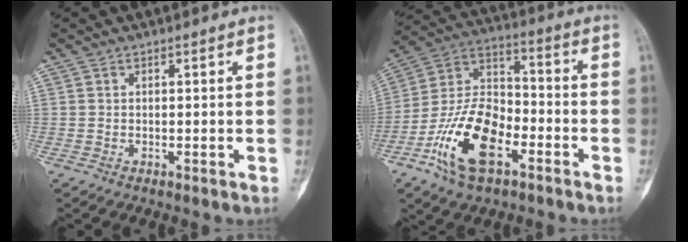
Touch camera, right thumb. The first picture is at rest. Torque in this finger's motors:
{"motor_torque": [0.64, 0.74, 1.69, -1.08, 0.09]}